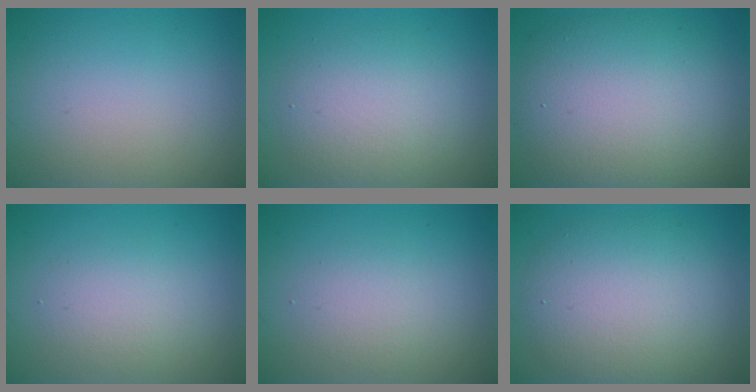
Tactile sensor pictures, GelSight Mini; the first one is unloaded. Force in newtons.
{"total": 4.3, "press": 4.3, "slide": 0.2}
{"total": 10.5, "press": 10.5, "slide": 0.6}
{"total": 2.3, "press": 2.3, "slide": 0.2}
{"total": 2.2, "press": 2.2, "slide": 0.2}
{"total": 7.0, "press": 7.0, "slide": 0.3}